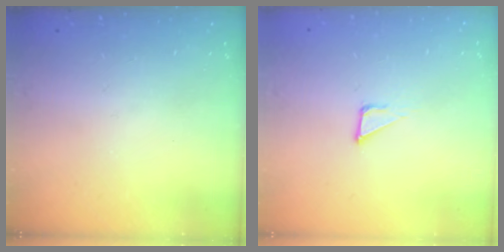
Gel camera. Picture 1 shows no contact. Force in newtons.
{"total": 3.1, "press": 3.1, "slide": 0.2}